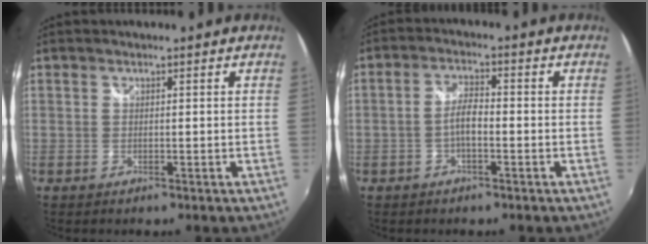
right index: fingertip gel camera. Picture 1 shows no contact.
{"total": 3.5, "force": [-1.3, 1.1, 3.1], "torque": [-0.065, 0.009, -0.026]}